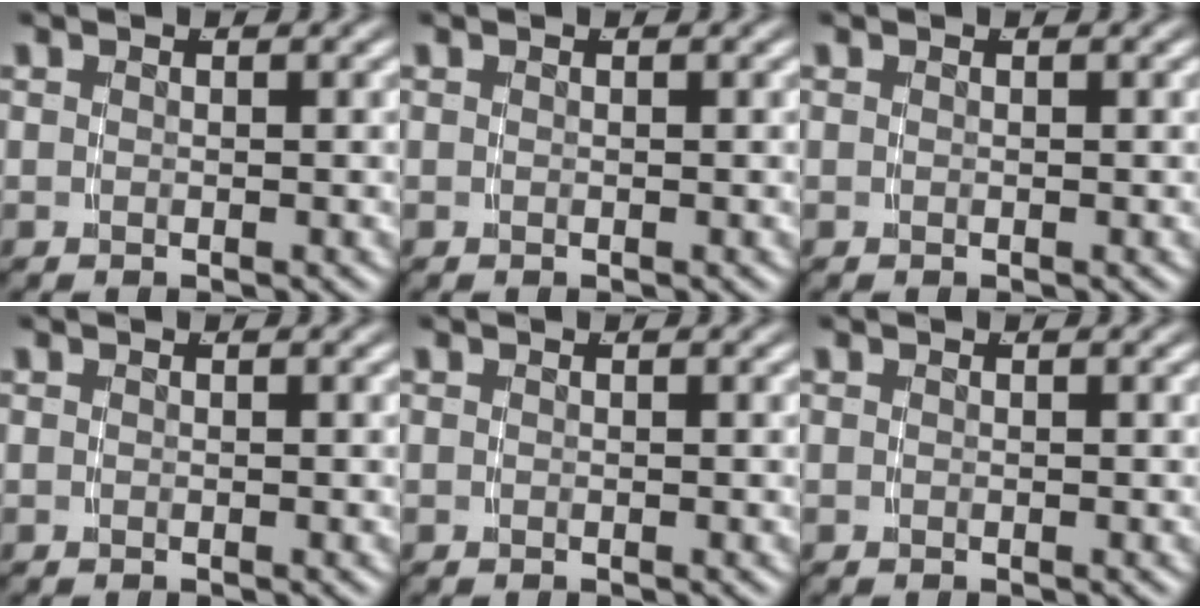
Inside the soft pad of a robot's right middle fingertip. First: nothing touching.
{"total": 0.0}
{"total": 0.0}
{"total": 0.0}
{"total": 0.0}
{"total": 0.0}